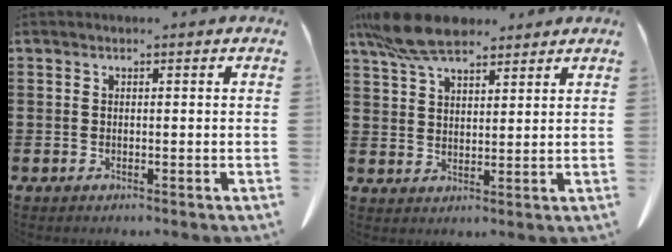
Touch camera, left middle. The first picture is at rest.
{"total": 8.9, "force": [7.1, 2.9, 4.6], "torque": [-0.111, -0.008, 0.136]}